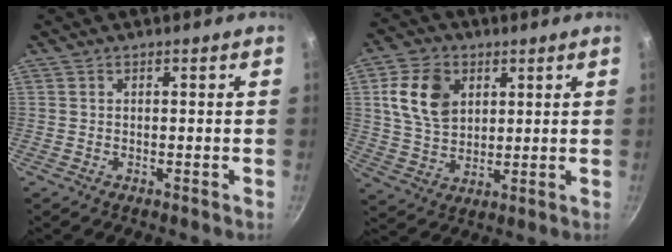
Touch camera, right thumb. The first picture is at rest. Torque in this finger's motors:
{"motor_torque": [0.89, 2.33, 0.29, 0.04, 0.07]}